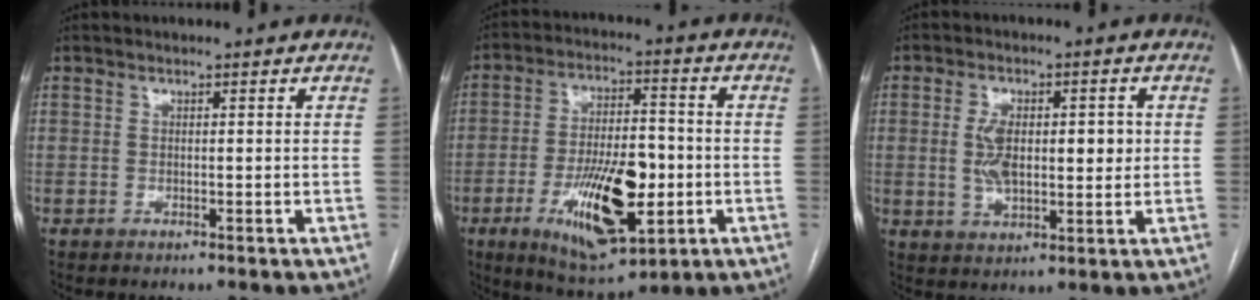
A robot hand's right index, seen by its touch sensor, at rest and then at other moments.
{"total": 15.0, "force": [-4.2, 5.6, 13.2], "torque": [-0.232, -0.003, -0.057]}
{"total": 8.9, "force": [0.7, 4.3, 7.8], "torque": [-0.136, 0.016, 0.020]}